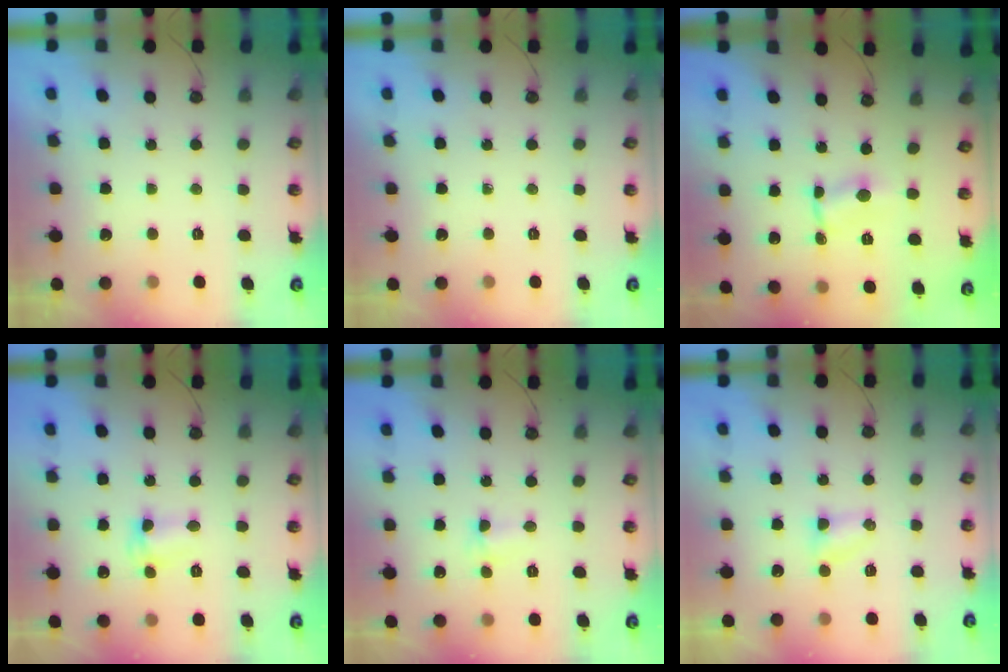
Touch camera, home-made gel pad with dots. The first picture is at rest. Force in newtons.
{"total": 0.0}
{"total": 1.0, "press": 0.6, "slide": 0.8}
{"total": 4.0, "press": 4.0, "slide": 0.4}
{"total": 2.8, "press": 2.6, "slide": 1.0}
{"total": 3.2, "press": 3.1, "slide": 0.4}